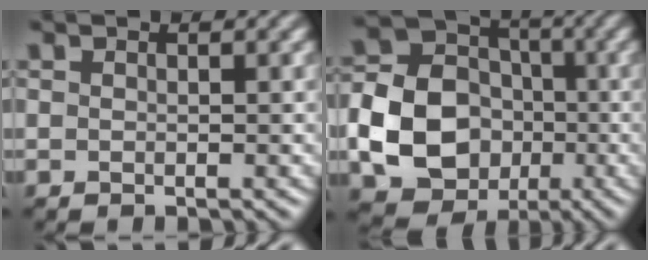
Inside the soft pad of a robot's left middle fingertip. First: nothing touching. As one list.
[{"total": 10.8, "force": [-2.2, 8.8, 5.8], "torque": [-0.114, -0.006, -0.048]}]